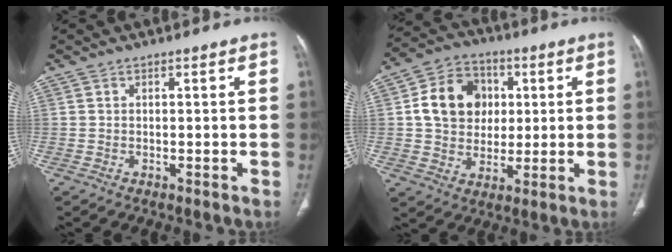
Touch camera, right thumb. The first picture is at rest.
{"total": 13.3, "force": [2.3, 11.1, 7.0], "torque": [-0.091, 0.008, 0.036]}